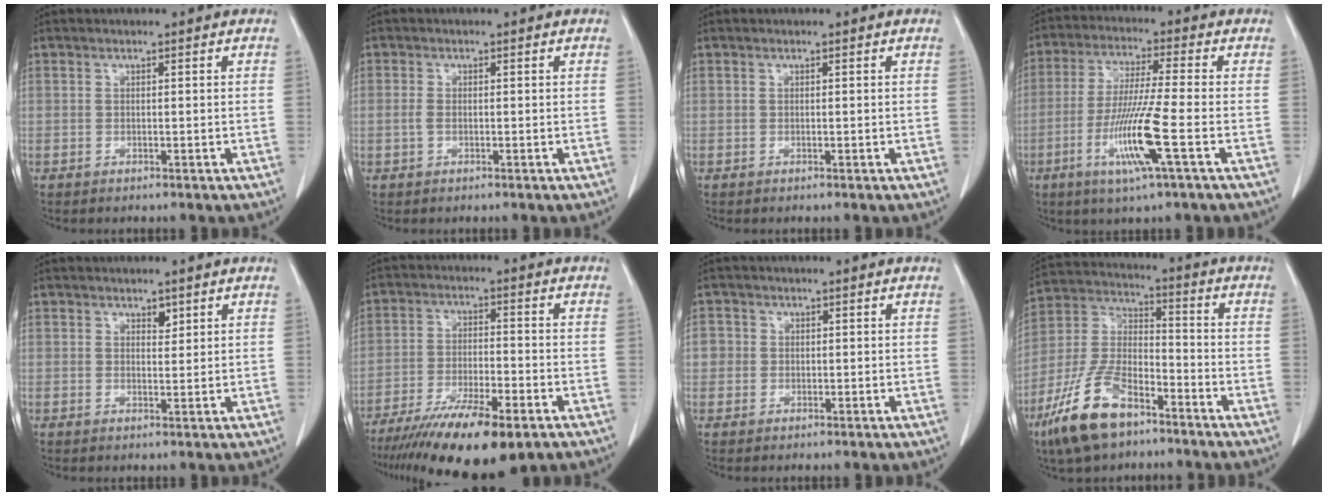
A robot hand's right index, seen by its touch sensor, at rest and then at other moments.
{"total": 1.1, "force": [-0.2, 0.6, 0.9], "torque": [-0.022, 0.001, -0.005]}
{"total": 0.0}
{"total": 10.9, "force": [-3.8, -0.7, 10.2], "torque": [-0.205, -0.020, -0.076]}
{"total": 1.4, "force": [1.0, 0.7, 0.8], "torque": [-0.010, -0.004, 0.014]}
{"total": 15.0, "force": [-10.3, 2.8, 10.6], "torque": [-0.178, -0.034, -0.171]}
{"total": 2.4, "force": [0.1, 2.4, 0.4], "torque": [0.007, 0.005, -0.001]}
{"total": 14.2, "force": [-9.1, 5.6, 9.3], "torque": [-0.205, -0.007, -0.176]}